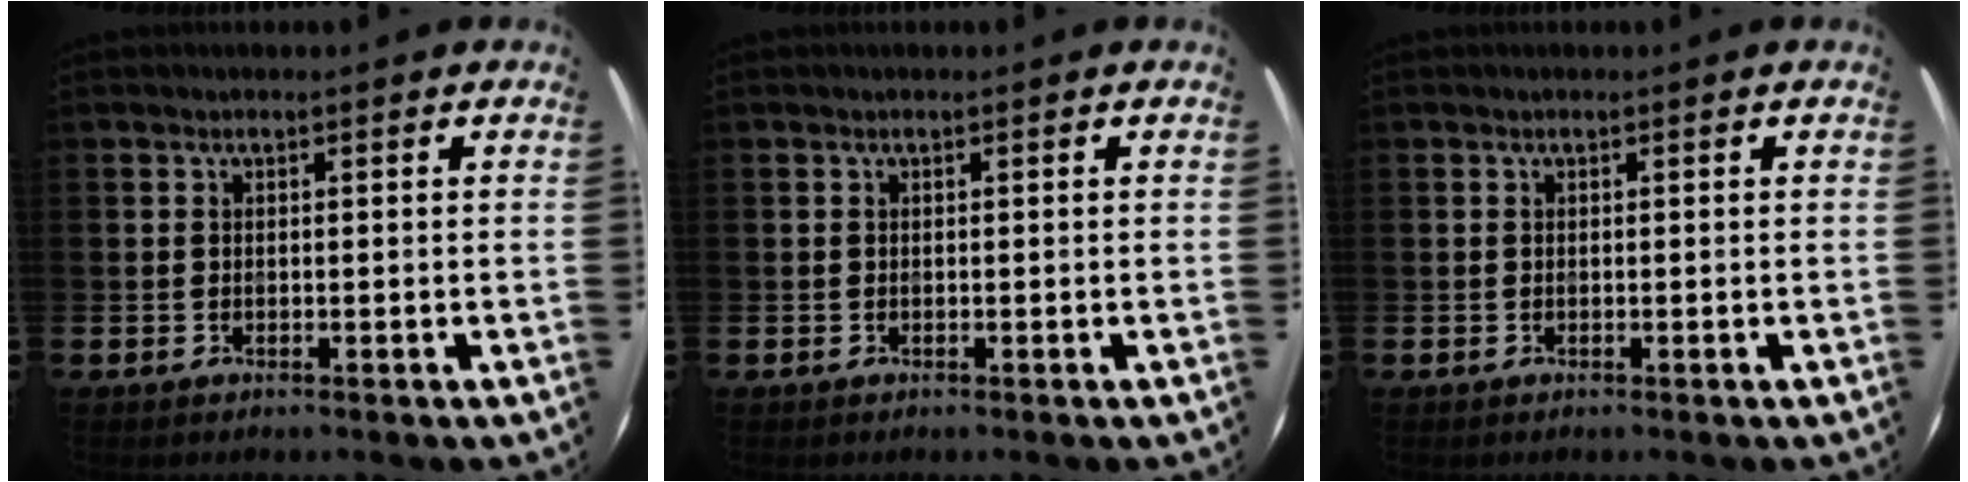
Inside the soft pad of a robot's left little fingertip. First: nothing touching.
{"total": 0.0}
{"total": 0.0}